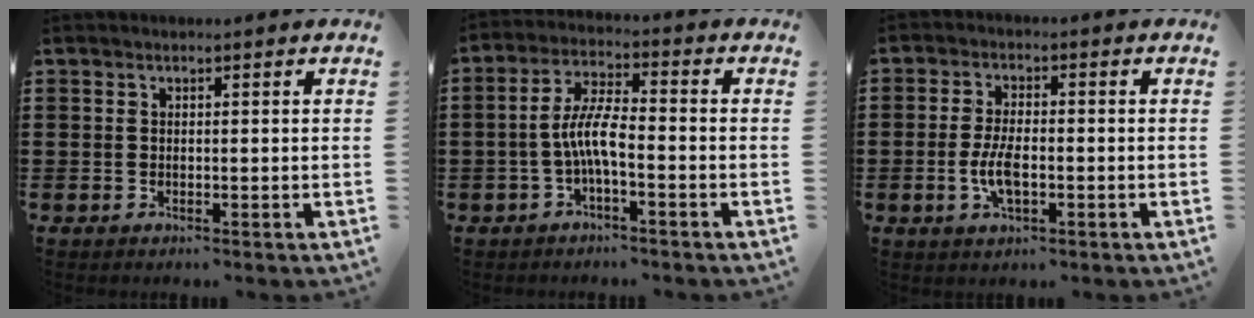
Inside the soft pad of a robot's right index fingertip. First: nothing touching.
{"total": 6.4, "force": [-1.8, 1.6, 5.9], "torque": [-0.131, -0.006, -0.039]}
{"total": 5.3, "force": [-1.2, 2.2, 4.6], "torque": [-0.109, -0.004, -0.028]}